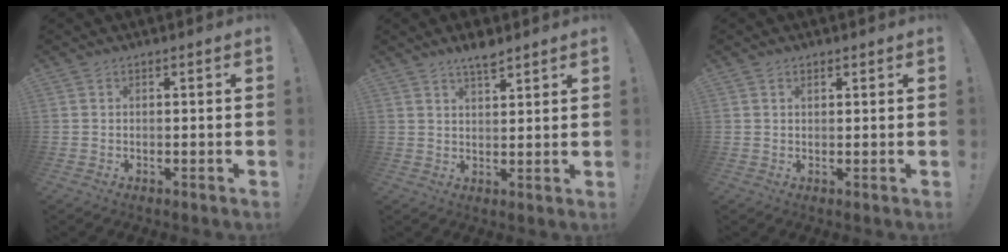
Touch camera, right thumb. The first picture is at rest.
{"total": 4.8, "force": [3.9, 1.0, 2.6], "torque": [-0.033, -0.027, 0.065]}
{"total": 1.1, "force": [0.8, 0.4, 0.5], "torque": [-0.002, -0.004, 0.014]}